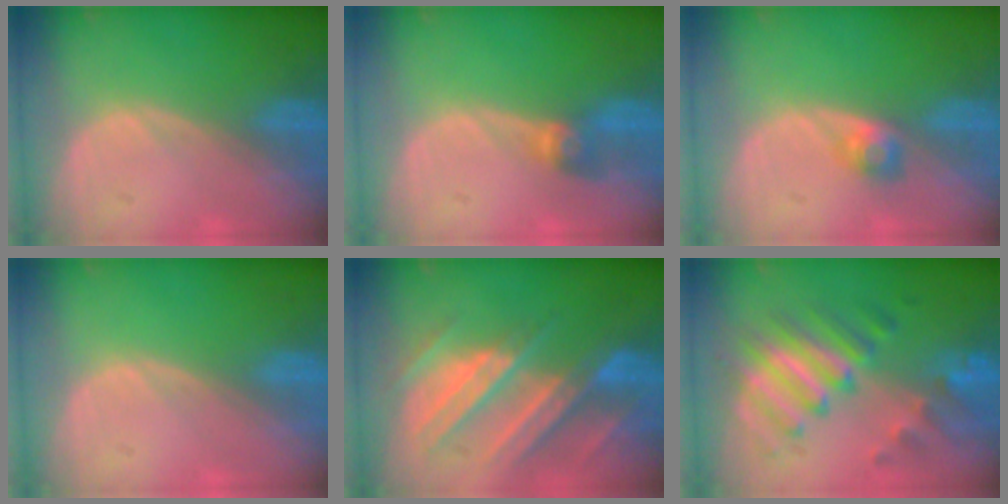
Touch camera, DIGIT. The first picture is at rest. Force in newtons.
{"total": 2.7, "press": 2.6, "slide": 0.5}
{"total": 2.5, "press": 2.3, "slide": 1.0}
{"total": 0.0}
{"total": 10.8, "press": 9.6, "slide": 4.9}
{"total": 8.7, "press": 8.7, "slide": 0.4}